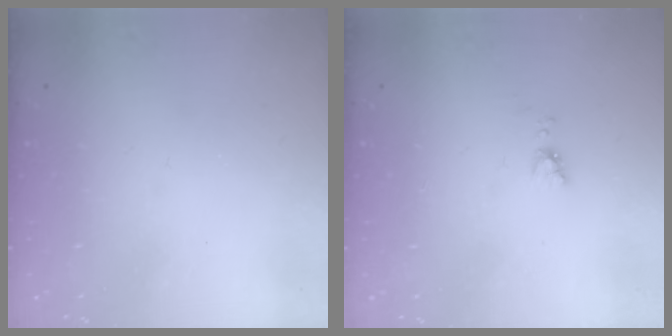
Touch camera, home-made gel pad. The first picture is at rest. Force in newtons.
{"total": 3.7, "press": 3.6, "slide": 0.7}